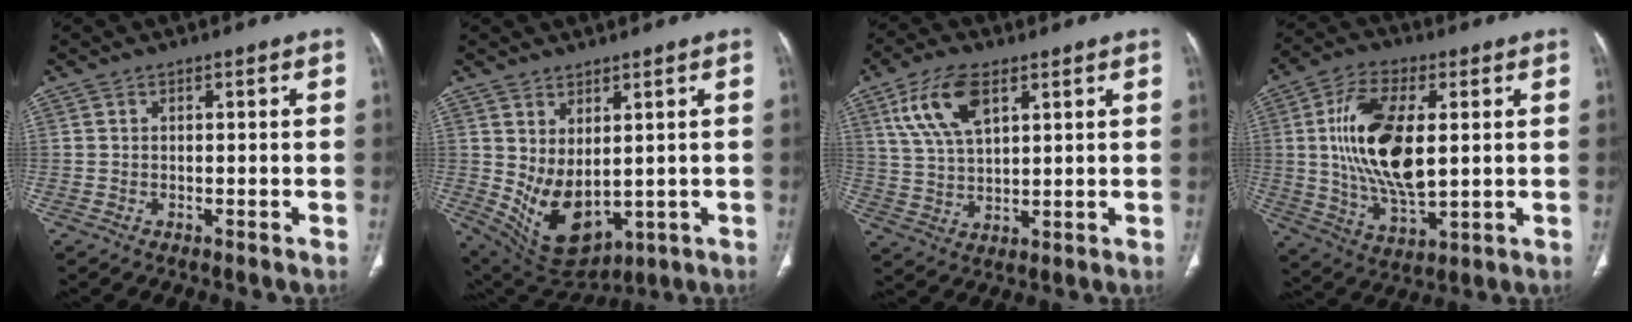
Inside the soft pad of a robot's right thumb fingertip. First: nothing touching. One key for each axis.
{"total": 11.1, "fx": 0.6, "fy": 6.4, "fz": 9.0, "tx": -0.149, "ty": -0.022, "tz": 0.047}
{"total": 11.0, "fx": 5.1, "fy": 5.5, "fz": 8.1, "tx": -0.155, "ty": -0.008, "tz": 0.101}
{"total": 17.5, "fx": 2.3, "fy": 8.4, "fz": 15.2, "tx": -0.280, "ty": -0.013, "tz": 0.045}